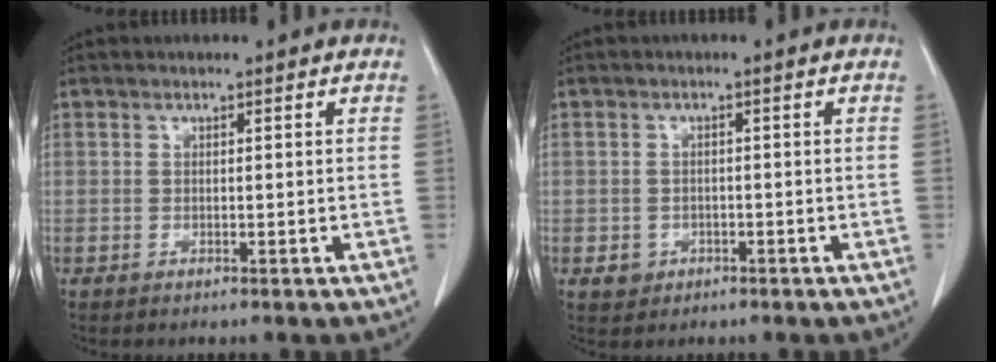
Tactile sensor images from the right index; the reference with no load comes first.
{"total": 2.4, "force": [-0.9, 2.2, 0.4], "torque": [0.000, 0.009, -0.007]}